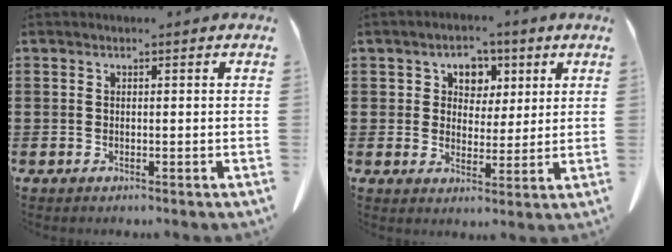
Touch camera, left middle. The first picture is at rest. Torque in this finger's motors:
{"motor_torque": [-0.61, 0.90, 0.09, 0.02]}